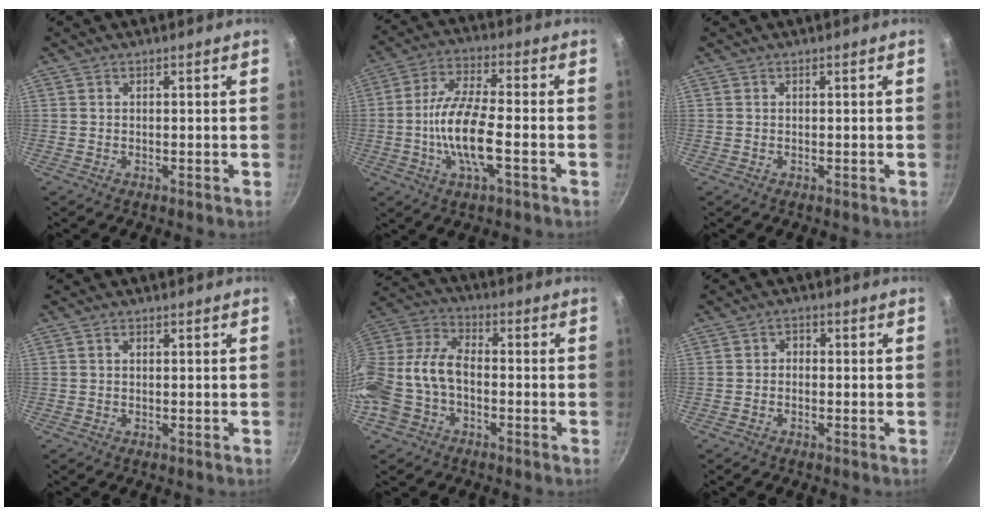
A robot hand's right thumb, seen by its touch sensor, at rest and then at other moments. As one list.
[{"total": 12.2, "force": [-3.0, 4.0, 11.2], "torque": [-0.214, 0.024, -0.067]}, {"total": 0.0}, {"total": 0.9, "force": [0.2, 0.6, 0.6], "torque": [-0.008, 0.004, 0.003]}, {"total": 15.6, "force": [-3.8, 10.7, 10.8], "torque": [-0.223, 0.049, -0.087]}, {"total": 1.8, "force": [-0.5, 1.5, 0.9], "torque": [-0.011, 0.012, -0.014]}]